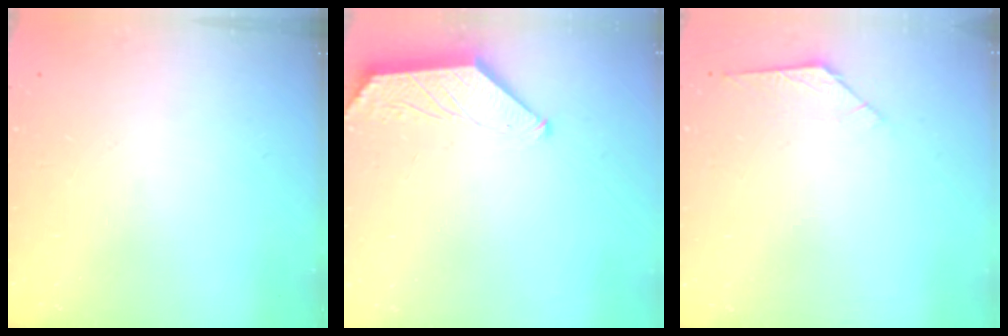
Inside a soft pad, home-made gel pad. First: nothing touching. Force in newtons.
{"total": 1.0, "press": 1.0, "slide": 0.2}
{"total": 2.7, "press": 2.6, "slide": 0.7}